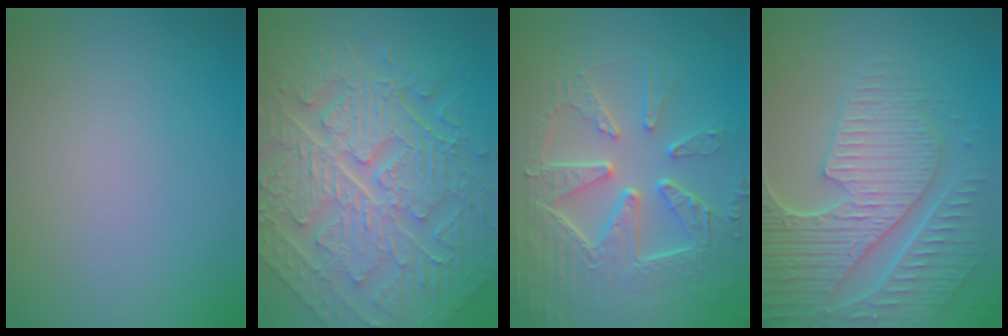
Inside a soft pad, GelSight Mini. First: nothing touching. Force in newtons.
{"total": 11.4, "press": 7.8, "slide": 8.3}
{"total": 9.2, "press": 6.6, "slide": 6.4}
{"total": 7.9, "press": 6.1, "slide": 5.1}